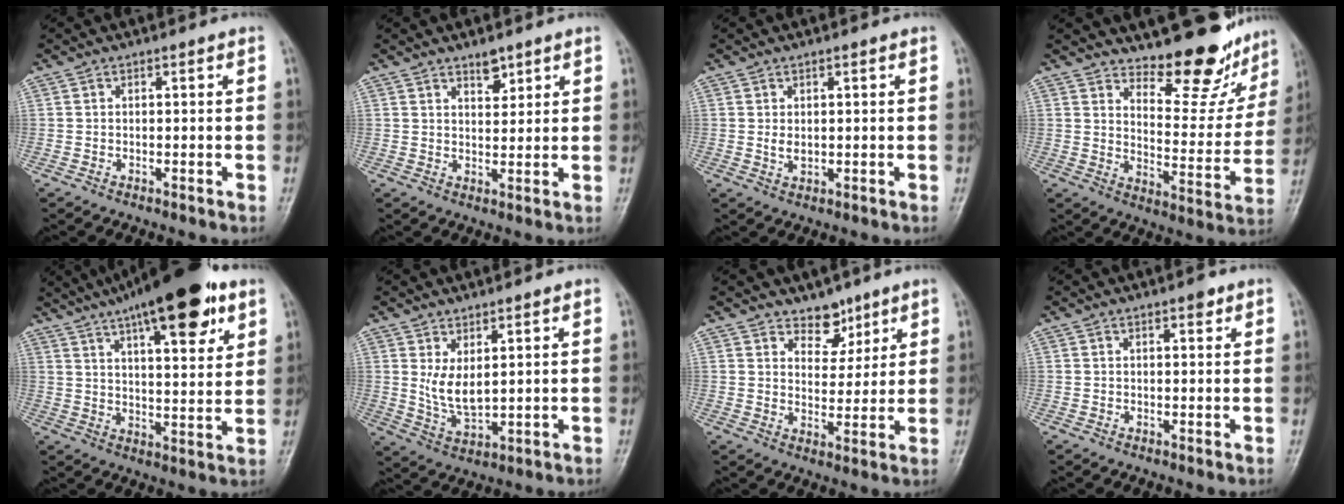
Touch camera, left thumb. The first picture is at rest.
{"total": 3.4, "force": [2.5, 1.6, 1.8], "torque": [-0.013, -0.017, 0.041]}
{"total": 2.3, "force": [0.5, 1.4, 1.7], "torque": [-0.026, -0.007, 0.012]}
{"total": 15.2, "force": [13.6, 4.6, 5.2], "torque": [-0.030, -0.122, 0.181]}
{"total": 20.7, "force": [12.0, 6.4, 15.6], "torque": [-0.220, -0.021, 0.184]}
{"total": 6.0, "force": [2.1, 2.7, 5.0], "torque": [-0.089, -0.024, 0.053]}
{"total": 5.6, "force": [4.2, 3.4, 1.5], "torque": [0.011, -0.030, 0.069]}
{"total": 1.7, "force": [1.1, 0.7, 1.2], "torque": [-0.011, -0.003, 0.013]}